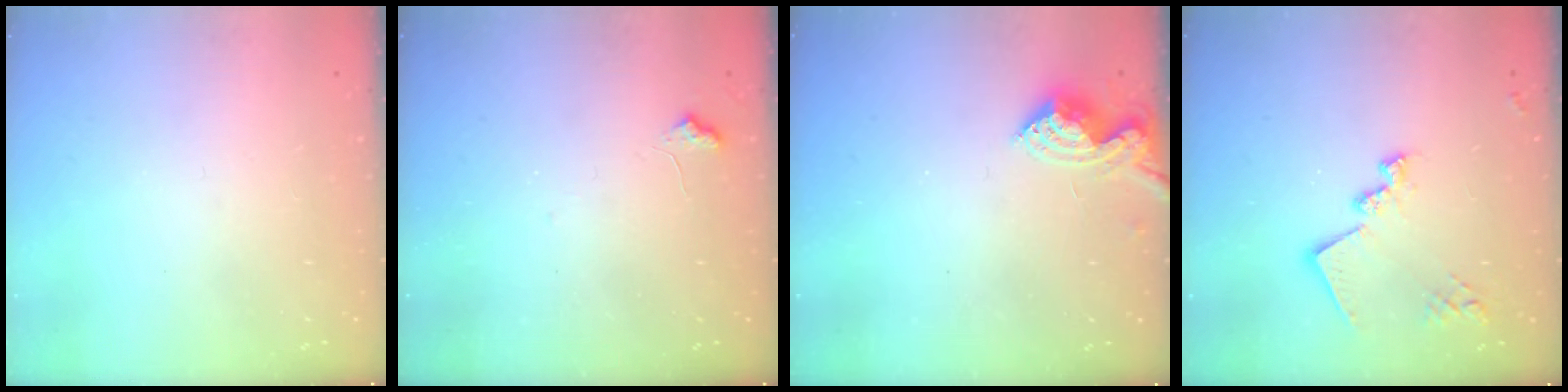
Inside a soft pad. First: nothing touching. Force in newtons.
{"total": 7.3, "press": 7.2, "slide": 0.9}
{"total": 8.5, "press": 8.5, "slide": 0.2}
{"total": 14.3, "press": 14.3, "slide": 1.1}